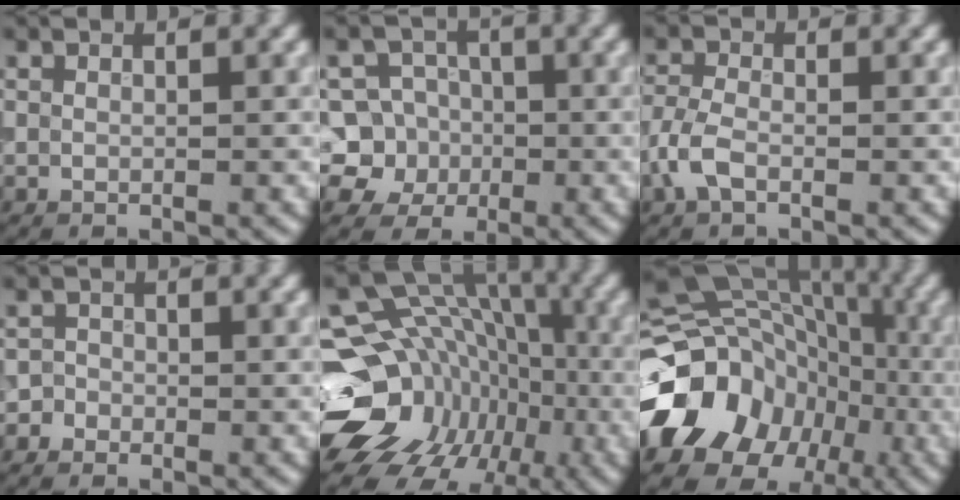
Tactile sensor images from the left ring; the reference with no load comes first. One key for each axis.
{"total": 7.0, "fx": -1.4, "fy": 6.6, "fz": 1.7, "tx": -0.017, "ty": 0.023, "tz": -0.055}
{"total": 2.6, "fx": -1.2, "fy": 1.4, "fz": 1.8, "tx": -0.044, "ty": 0.004, "tz": -0.034}
{"total": 1.3, "fx": -0.7, "fy": 1.0, "fz": 0.0, "tx": 0.014, "ty": 0.007, "tz": -0.015}
{"total": 18.0, "fx": -4.4, "fy": 14.4, "fz": 9.8, "tx": -0.158, "ty": -0.002, "tz": -0.076}
{"total": 15.9, "fx": -5.8, "fy": 13.3, "fz": 6.7, "tx": -0.149, "ty": -0.003, "tz": -0.107}